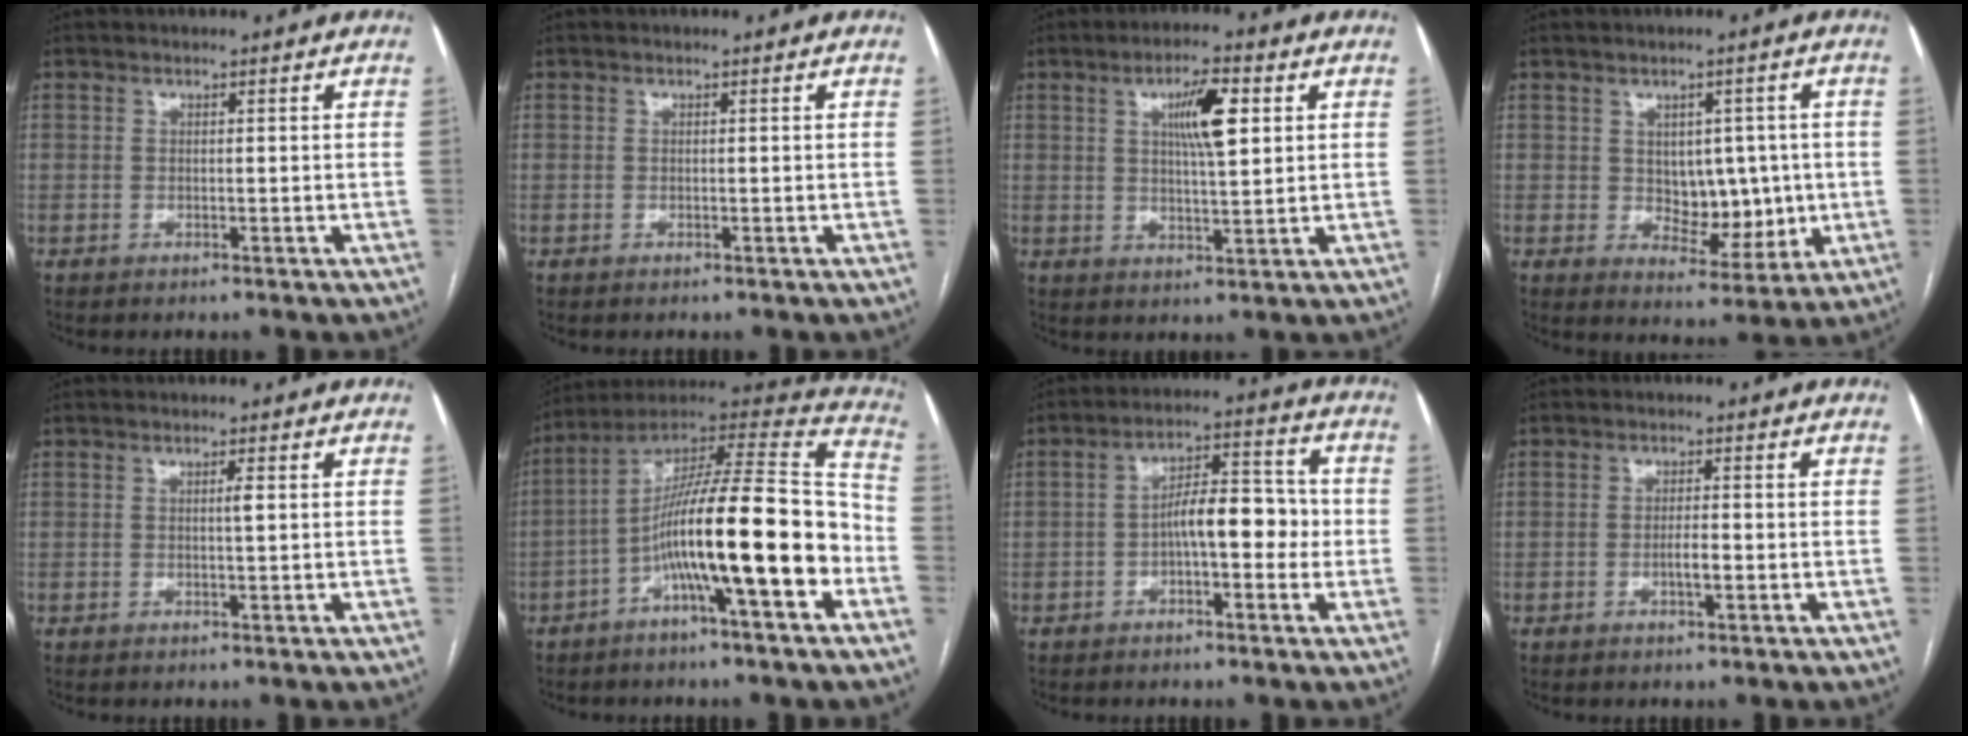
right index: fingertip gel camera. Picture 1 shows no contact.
{"total": 0.0}
{"total": 7.4, "force": [2.5, 1.4, 6.9], "torque": [-0.118, 0.007, 0.042]}
{"total": 7.6, "force": [0.4, 4.8, 5.8], "torque": [-0.074, 0.005, 0.021]}
{"total": 1.0, "force": [0.2, -0.1, 1.0], "torque": [-0.016, 0.001, 0.002]}
{"total": 20.8, "force": [-6.2, 1.7, 19.8], "torque": [-0.311, 0.018, -0.104]}
{"total": 8.4, "force": [-1.3, 3.1, 7.6], "torque": [-0.119, 0.035, -0.023]}
{"total": 2.3, "force": [-0.7, 0.5, 2.1], "torque": [-0.039, 0.001, -0.011]}